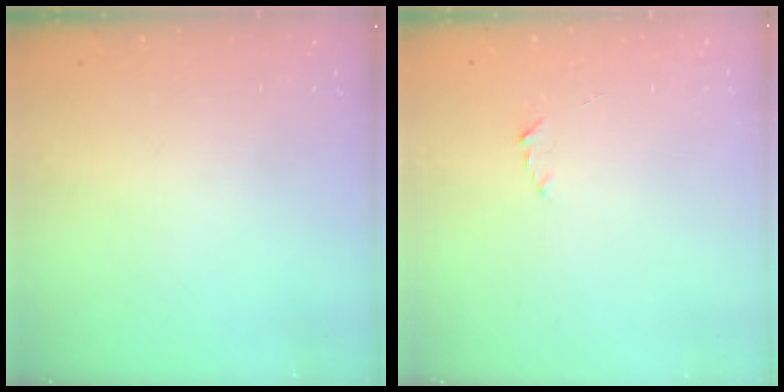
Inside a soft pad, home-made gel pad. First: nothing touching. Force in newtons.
{"total": 1.9, "press": 1.9, "slide": 0.2}